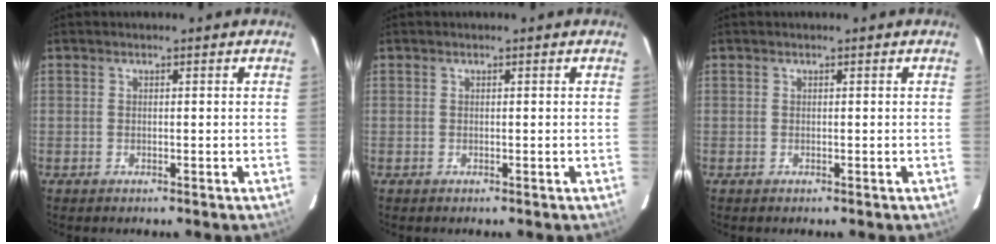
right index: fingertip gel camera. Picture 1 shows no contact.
{"total": 0.0}
{"total": 0.0}